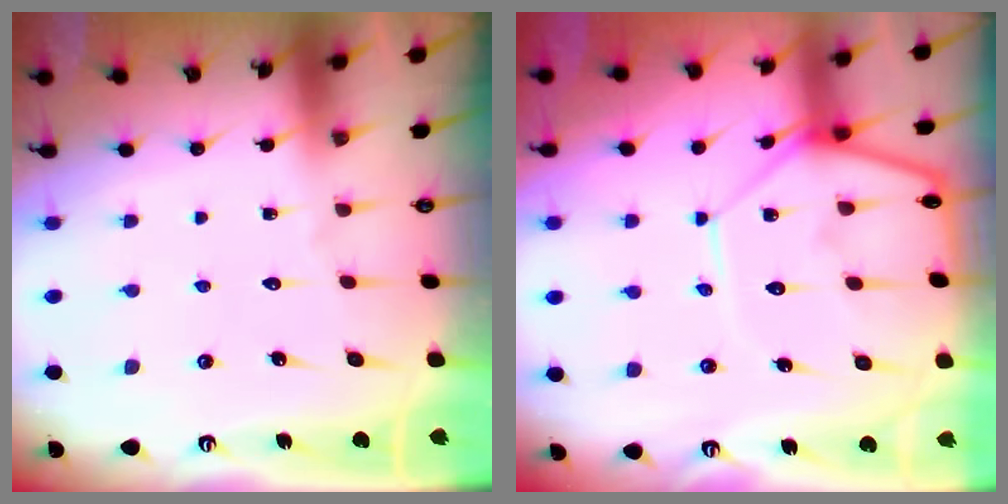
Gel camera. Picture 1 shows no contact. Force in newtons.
{"total": 10.6, "press": 10.6, "slide": 1.0}